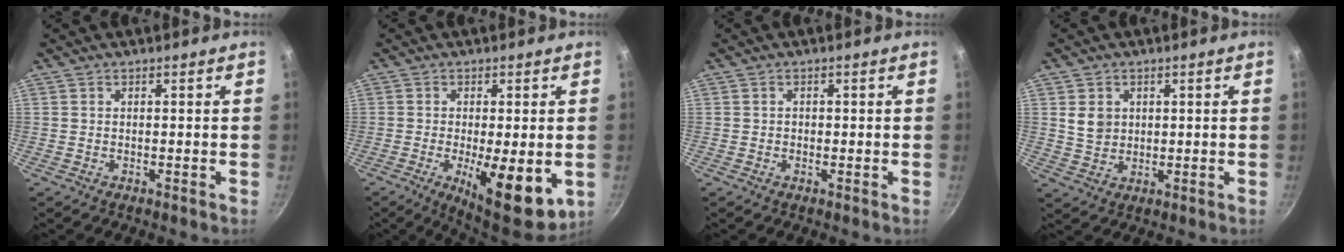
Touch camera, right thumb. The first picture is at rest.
{"total": 13.7, "force": [-3.6, 4.6, 12.3], "torque": [-0.172, -0.024, -0.040]}
{"total": 0.6, "force": [-0.1, 0.5, 0.2], "torque": [0.002, 0.002, -0.004]}
{"total": 4.5, "force": [1.3, 3.7, 2.2], "torque": [-0.023, -0.009, 0.029]}